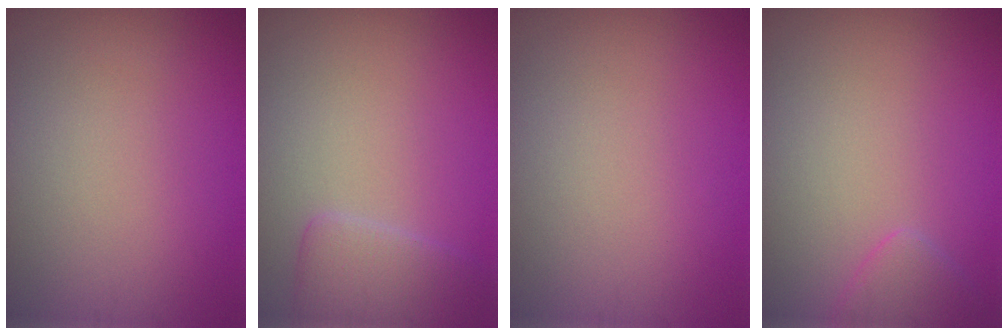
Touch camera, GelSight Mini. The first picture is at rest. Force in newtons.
{"total": 2.9, "press": 2.9, "slide": 0.3}
{"total": 0.0}
{"total": 1.7, "press": 1.7, "slide": 0.2}